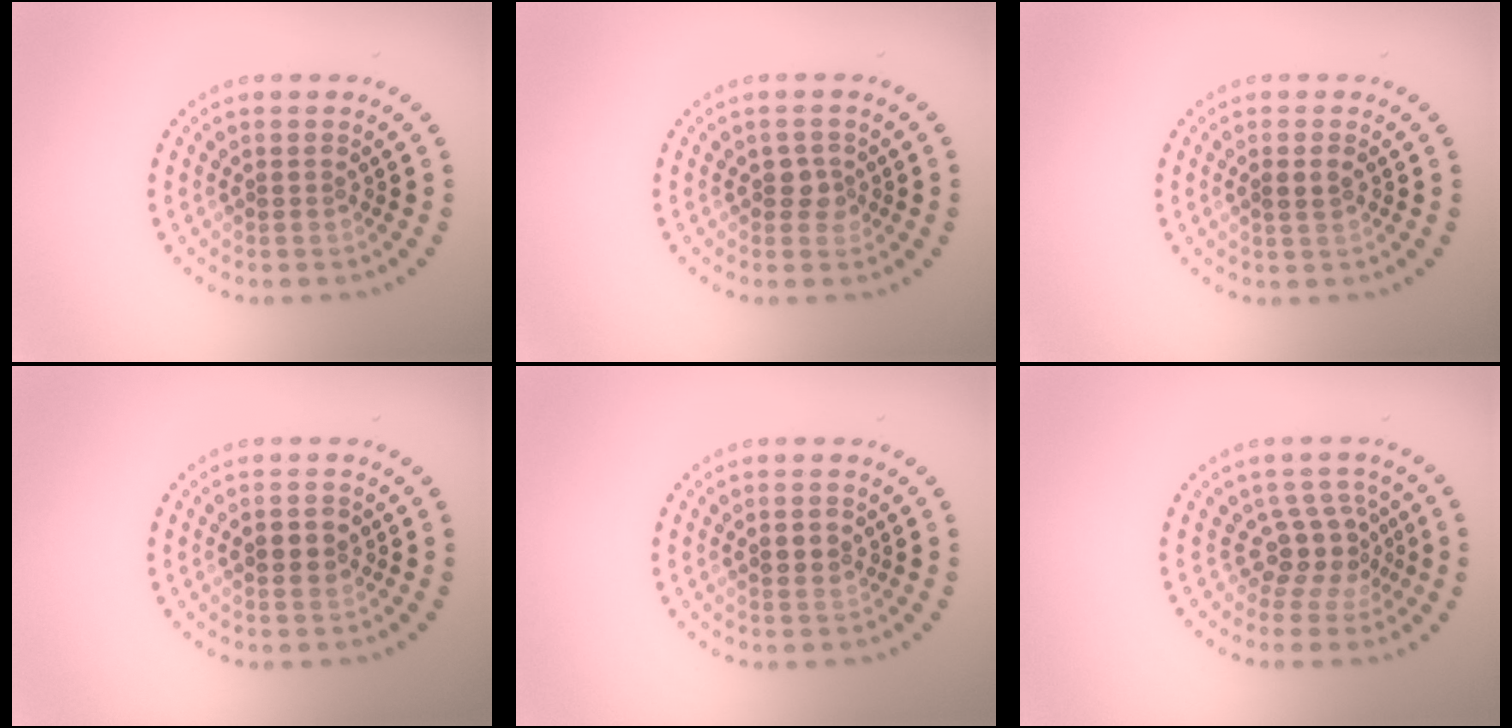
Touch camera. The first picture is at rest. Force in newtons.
{"total": 1.5, "press": 1.4, "slide": 0.6}
{"total": 1.3, "press": 1.2, "slide": 0.5}
{"total": 2.7, "press": 2.7, "slide": 0.1}
{"total": 1.6, "press": 1.6, "slide": 0.3}
{"total": 3.4, "press": 2.4, "slide": 2.4}